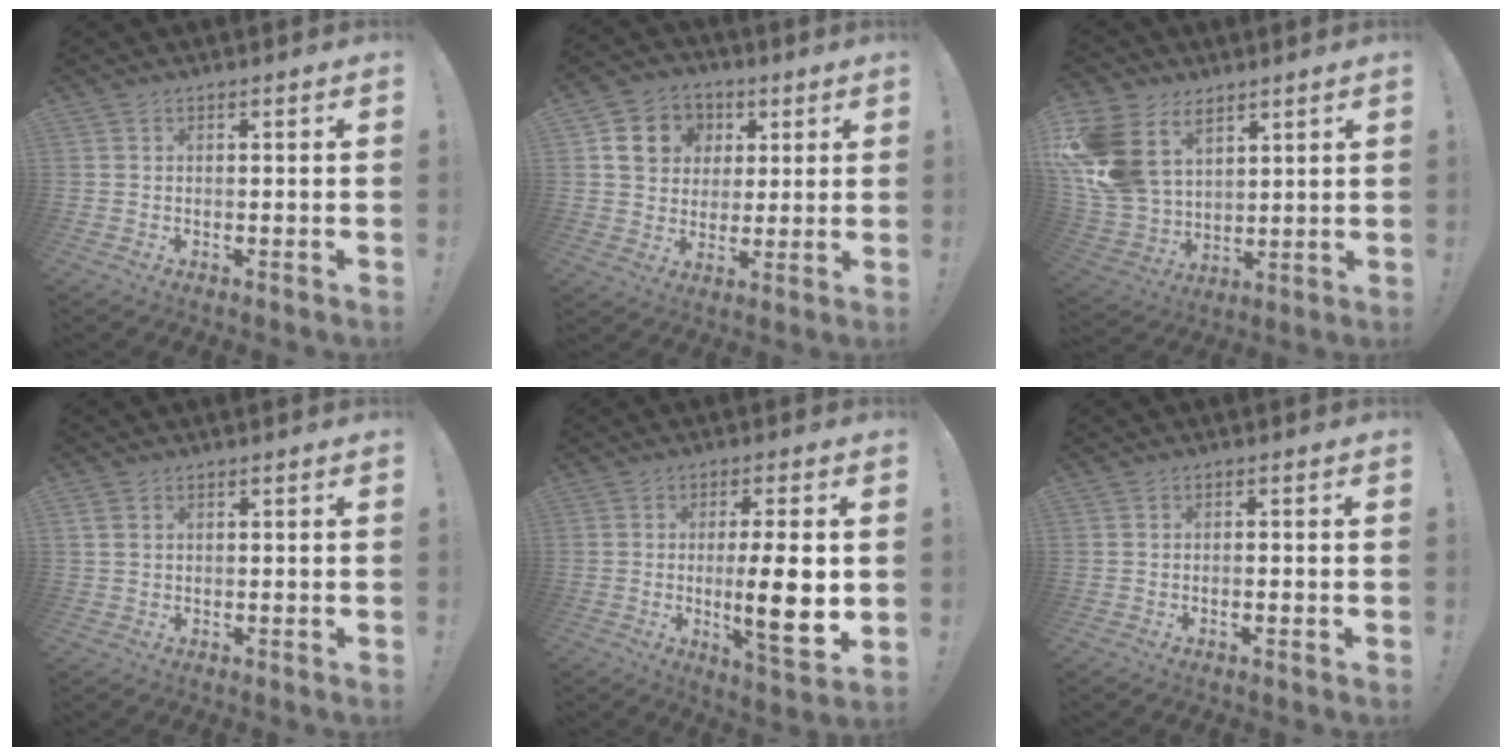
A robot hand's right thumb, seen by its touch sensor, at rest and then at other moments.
{"total": 11.4, "force": [3.4, 10.2, 4.0], "torque": [-0.056, -0.007, 0.071]}
{"total": 17.6, "force": [7.6, 12.9, 9.3], "torque": [-0.187, -0.040, 0.149]}
{"total": 2.0, "force": [0.9, 1.5, 1.0], "torque": [-0.015, 0.002, 0.016]}
{"total": 13.6, "force": [-0.6, 2.0, 13.4], "torque": [-0.210, -0.015, -0.017]}
{"total": 1.2, "force": [-0.7, 0.2, 1.0], "torque": [-0.025, 0.003, -0.010]}